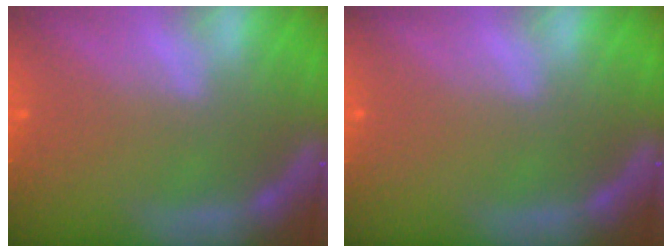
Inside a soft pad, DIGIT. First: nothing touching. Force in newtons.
{"total": 0.0}